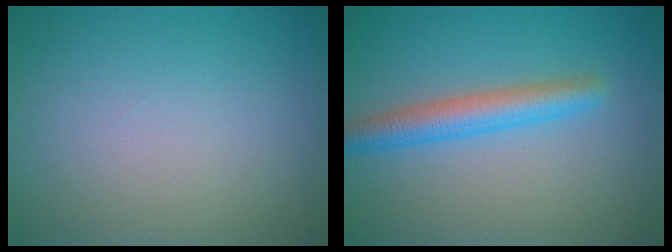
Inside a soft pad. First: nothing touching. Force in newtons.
{"total": 3.5, "press": 3.5, "slide": 0.1}